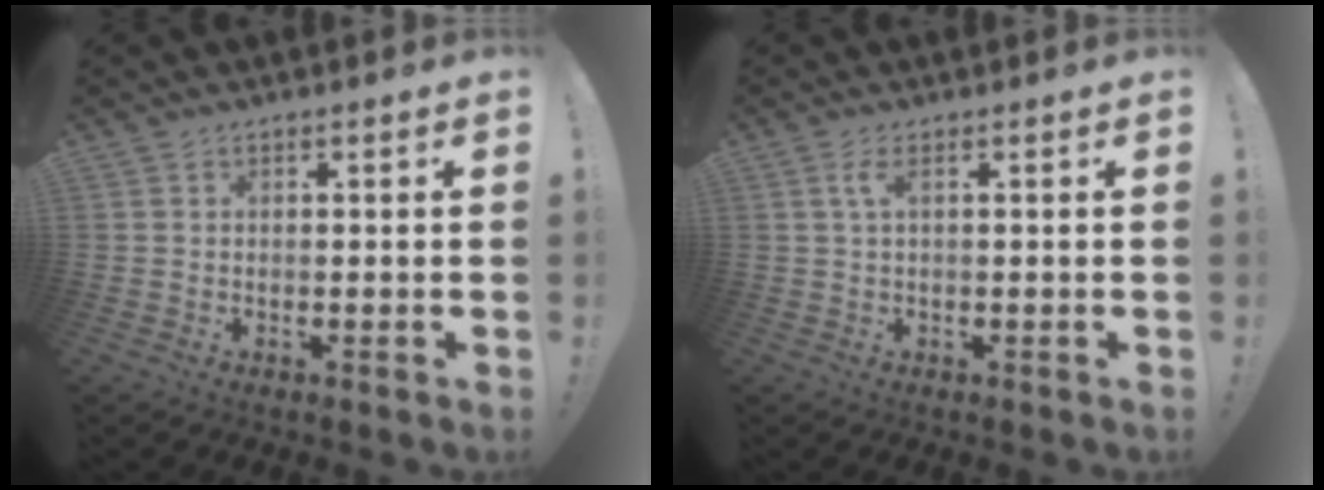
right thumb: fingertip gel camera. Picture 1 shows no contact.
{"total": 2.8, "force": [0.8, 0.5, 2.6], "torque": [-0.047, 0.000, 0.012]}